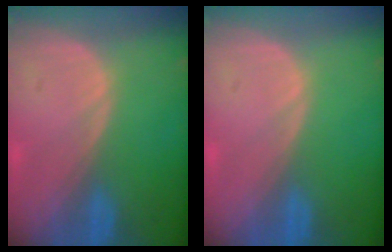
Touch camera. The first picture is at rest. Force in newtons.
{"total": 0.0}